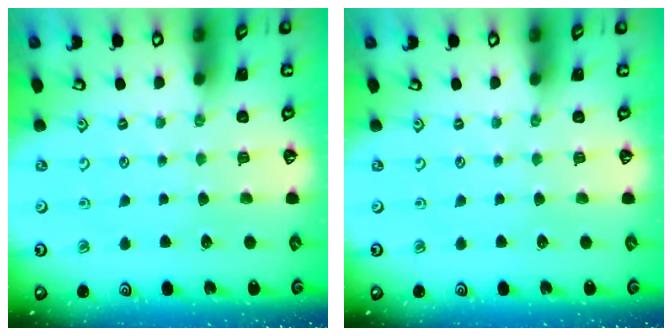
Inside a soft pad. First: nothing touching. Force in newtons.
{"total": 0.0}